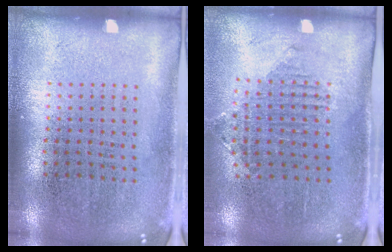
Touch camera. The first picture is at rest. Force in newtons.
{"total": 1.1, "press": 0.9, "slide": 0.5}